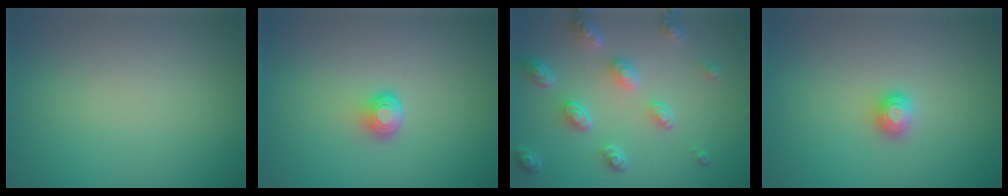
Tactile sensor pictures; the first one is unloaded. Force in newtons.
{"total": 1.9, "press": 1.3, "slide": 1.4}
{"total": 5.1, "press": 3.8, "slide": 3.3}
{"total": 1.2, "press": 1.2, "slide": 0.1}